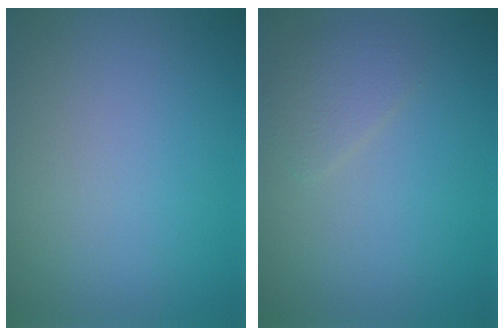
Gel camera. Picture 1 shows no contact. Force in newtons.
{"total": 1.5, "press": 1.5, "slide": 0.1}